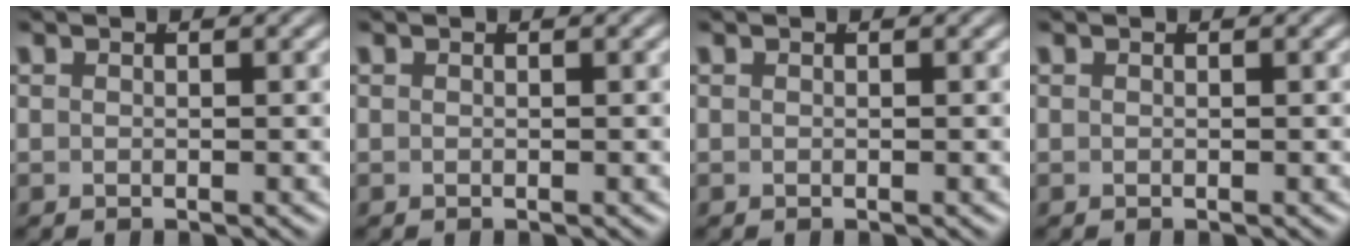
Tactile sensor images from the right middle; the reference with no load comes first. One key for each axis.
{"total": 0.0}
{"total": 0.0}
{"total": 0.0}